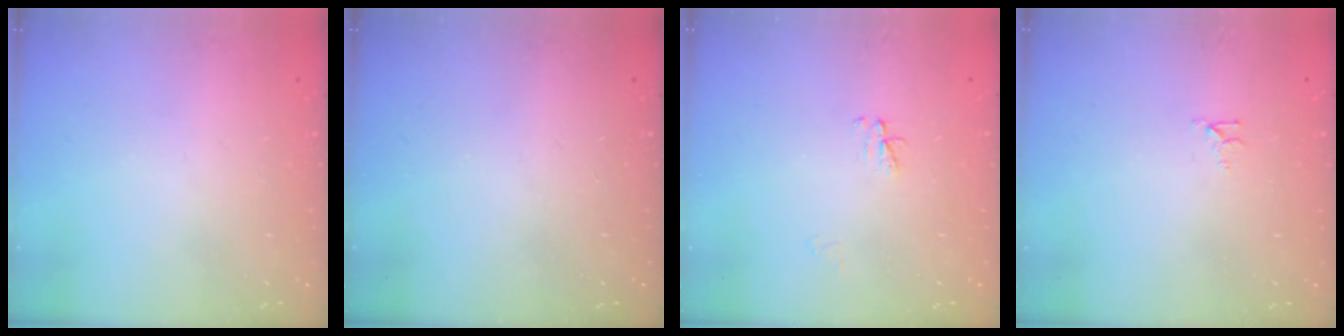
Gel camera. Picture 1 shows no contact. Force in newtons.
{"total": 0.0}
{"total": 3.0, "press": 3.0, "slide": 0.4}
{"total": 3.3, "press": 3.3, "slide": 0.2}